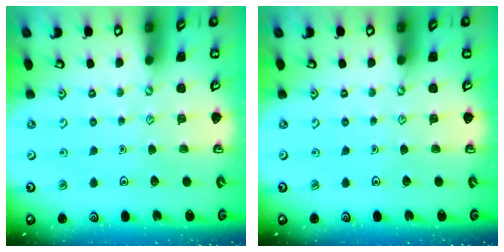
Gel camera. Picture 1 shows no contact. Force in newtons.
{"total": 0.0}